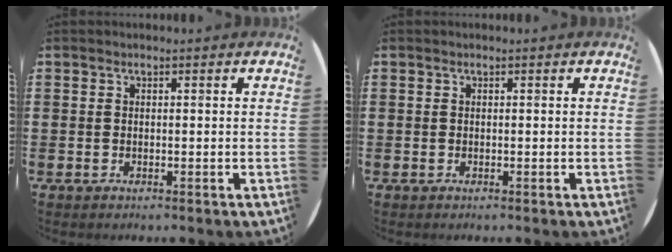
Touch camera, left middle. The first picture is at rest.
{"total": 0.0}